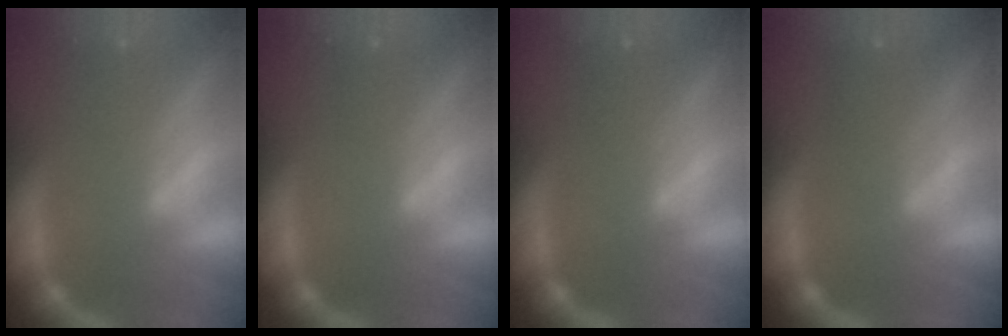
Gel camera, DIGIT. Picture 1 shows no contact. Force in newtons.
{"total": 1.0}
{"total": 1.5}
{"total": 2.5}